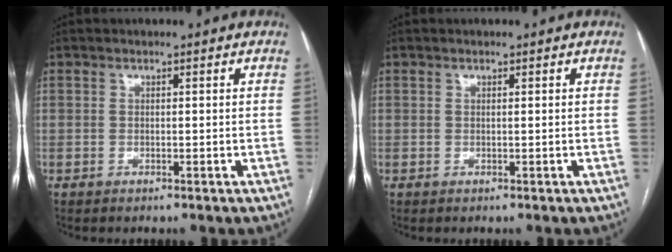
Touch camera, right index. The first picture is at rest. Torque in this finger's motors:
{"motor_torque": [-0.05, -0.02, 0.08, 0.01]}